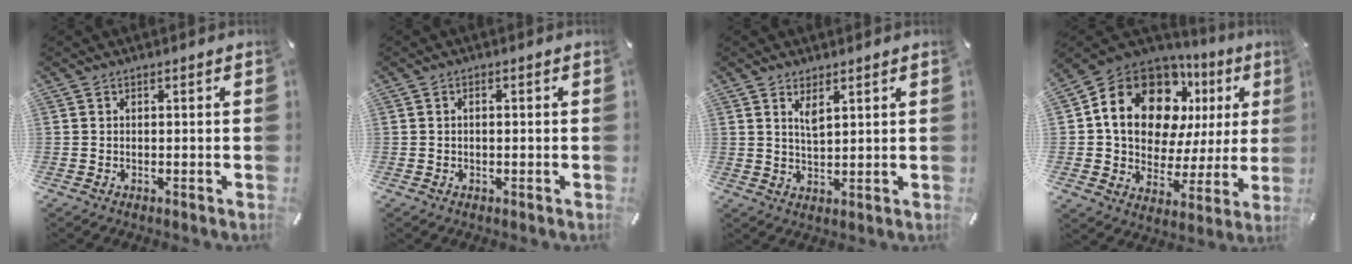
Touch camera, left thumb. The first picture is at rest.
{"total": 1.0, "force": [0.0, 0.5, 0.9], "torque": [-0.018, 0.003, 0.000]}
{"total": 3.8, "force": [2.5, 1.3, 2.4], "torque": [-0.045, -0.009, 0.044]}
{"total": 20.0, "force": [8.3, 13.7, 11.9], "torque": [-0.207, -0.044, 0.144]}